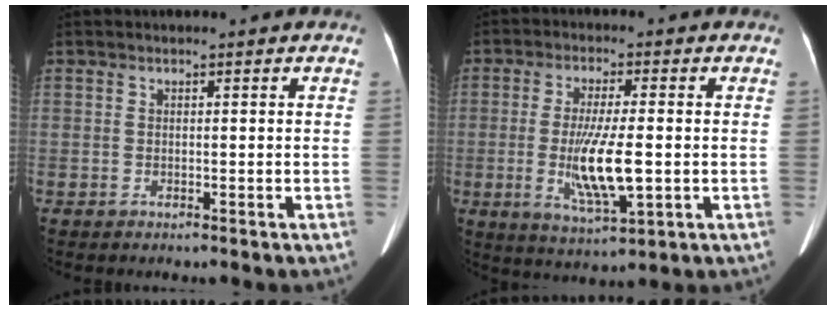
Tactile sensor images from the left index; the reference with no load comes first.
{"total": 9.6, "force": [-1.3, 1.6, 9.4], "torque": [-0.183, -0.019, -0.018]}